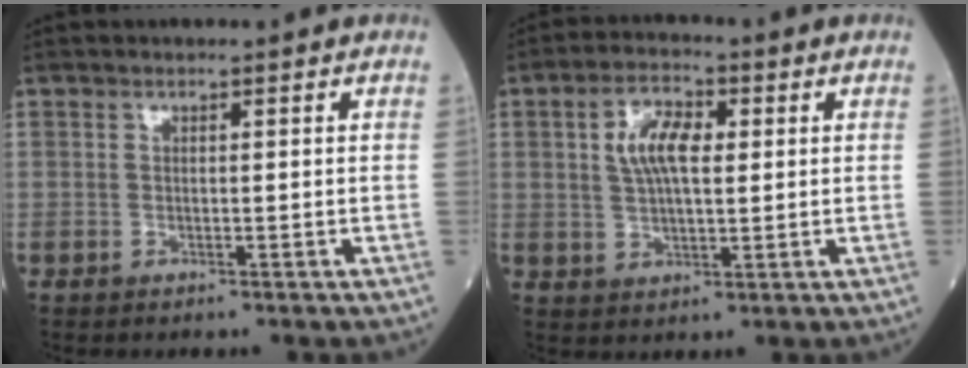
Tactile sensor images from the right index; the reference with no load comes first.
{"total": 7.4, "force": [1.7, 3.2, 6.4], "torque": [-0.125, 0.014, 0.033]}